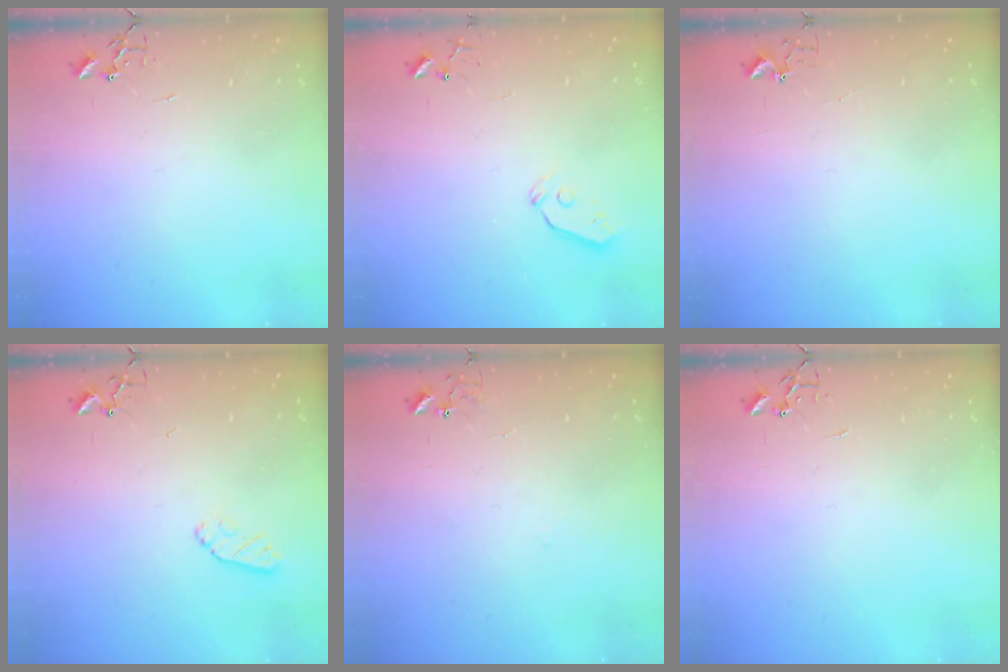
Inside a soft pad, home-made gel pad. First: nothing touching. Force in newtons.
{"total": 3.4, "press": 3.4, "slide": 0.4}
{"total": 3.4, "press": 3.4, "slide": 0.5}
{"total": 7.2, "press": 7.1, "slide": 0.8}
{"total": 6.8, "press": 6.8, "slide": 0.6}
{"total": 0.0}